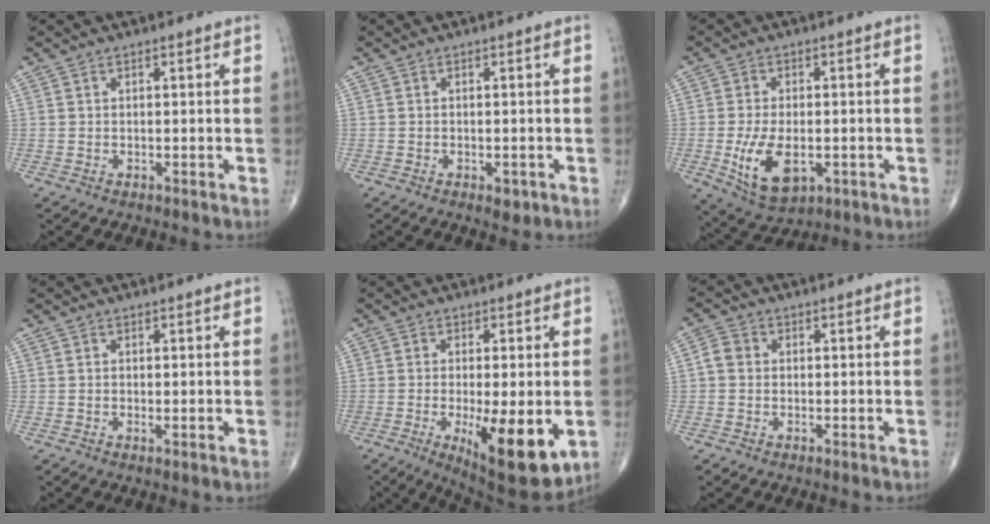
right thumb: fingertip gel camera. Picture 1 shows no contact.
{"total": 2.1, "force": [-0.9, 1.2, 1.5], "torque": [-0.014, -0.001, -0.008]}
{"total": 10.7, "force": [-2.6, 5.8, 8.6], "torque": [-0.154, -0.008, -0.030]}
{"total": 0.6, "force": [0.1, 0.2, 0.6], "torque": [-0.014, -0.004, -0.001]}
{"total": 13.7, "force": [-3.4, 4.4, 12.5], "torque": [-0.184, -0.026, -0.040]}
{"total": 2.9, "force": [0.0, 2.5, 1.5], "torque": [-0.022, 0.009, -0.006]}